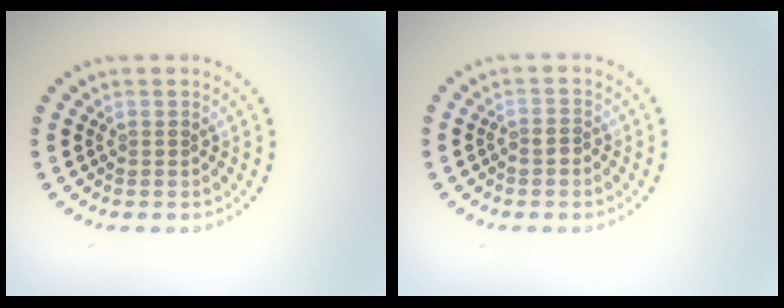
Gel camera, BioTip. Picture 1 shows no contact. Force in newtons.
{"total": 0.9, "press": 0.7, "slide": 0.6}